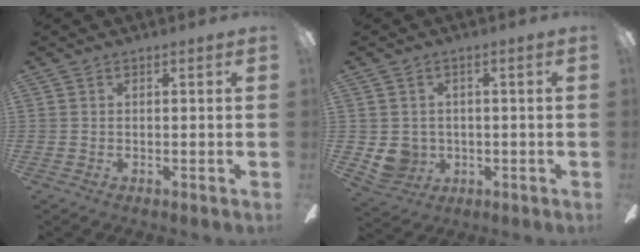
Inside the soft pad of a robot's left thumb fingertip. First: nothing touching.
{"total": 5.5, "force": [0.2, 5.3, 1.5], "torque": [-0.037, 0.000, 0.008]}